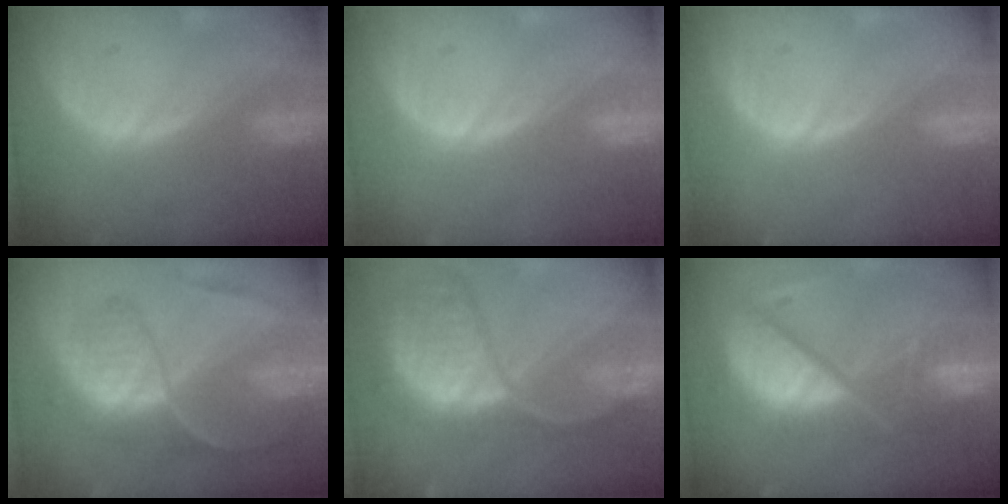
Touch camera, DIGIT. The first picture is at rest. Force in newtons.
{"total": 0.0}
{"total": 0.0}
{"total": 9.1, "press": 7.5, "slide": 5.2}
{"total": 11.9, "press": 9.9, "slide": 6.7}
{"total": 12.0, "press": 10.0, "slide": 6.6}